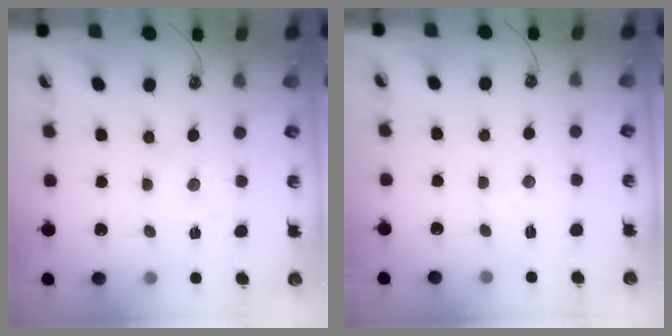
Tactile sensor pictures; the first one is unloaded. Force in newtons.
{"total": 3.2, "press": 3.2, "slide": 0.6}